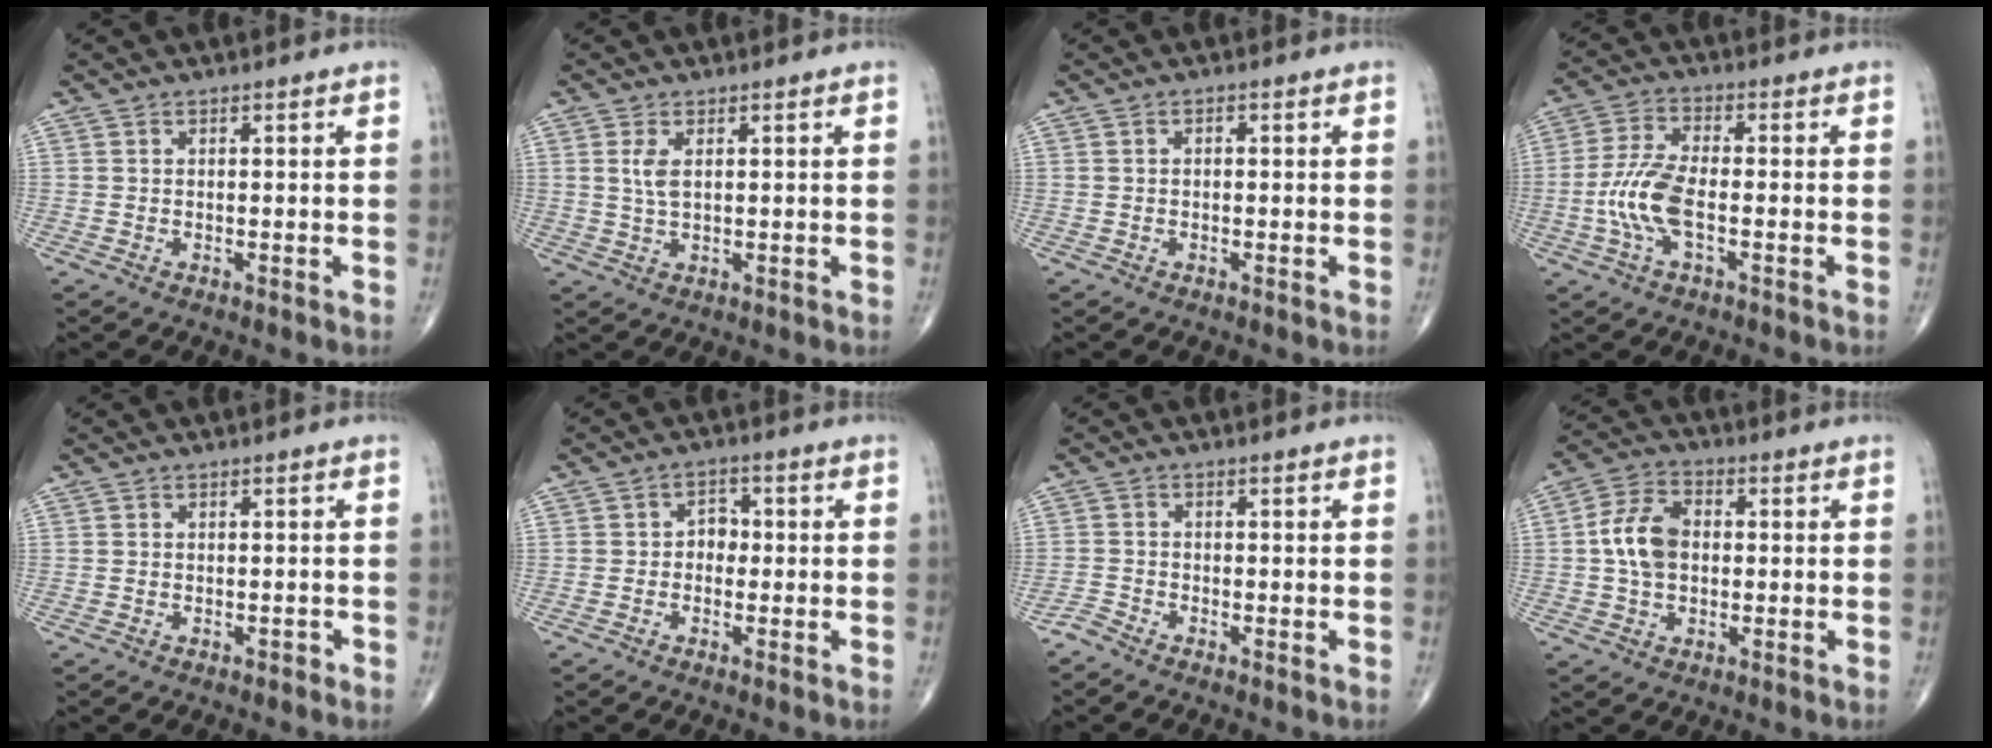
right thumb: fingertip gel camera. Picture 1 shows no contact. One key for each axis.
{"total": 3.1, "fx": 0.9, "fy": 1.4, "fz": 2.7, "tx": -0.057, "ty": -0.002, "tz": 0.023}
{"total": 0.6, "fx": 0.0, "fy": 0.4, "fz": 0.5, "tx": -0.004, "ty": 0.002, "tz": -0.003}
{"total": 8.8, "fx": -2.1, "fy": 3.4, "fz": 7.9, "tx": -0.183, "ty": 0.017, "tz": -0.045}
{"total": 0.7, "fx": -0.5, "fy": 0.4, "fz": 0.3, "tx": -0.002, "ty": 0.001, "tz": -0.011}
{"total": 3.2, "fx": -0.4, "fy": 2.5, "fz": 1.9, "tx": -0.007, "ty": 0.015, "tz": -0.016}
{"total": 1.7, "fx": -1.7, "fy": 0.2, "fz": 0.3, "tx": -0.011, "ty": -0.006, "tz": -0.042}
{"total": 9.0, "fx": 0.1, "fy": 6.2, "fz": 6.5, "tx": -0.116, "ty": 0.020, "tz": -0.005}